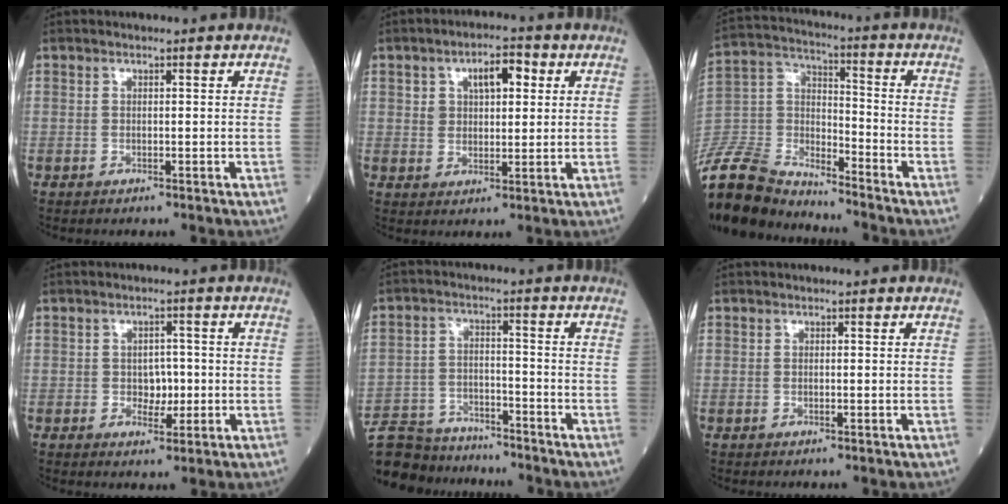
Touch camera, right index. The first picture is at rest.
{"total": 6.1, "force": [2.3, 3.2, 4.7], "torque": [-0.074, 0.019, 0.041]}
{"total": 18.0, "force": [-16.9, 4.5, 4.2], "torque": [-0.110, 0.020, -0.305]}
{"total": 3.2, "force": [-0.5, 2.1, 2.4], "torque": [-0.029, 0.003, -0.003]}
{"total": 13.9, "force": [-12.7, 4.9, 2.9], "torque": [-0.065, 0.016, -0.197]}
{"total": 0.0}